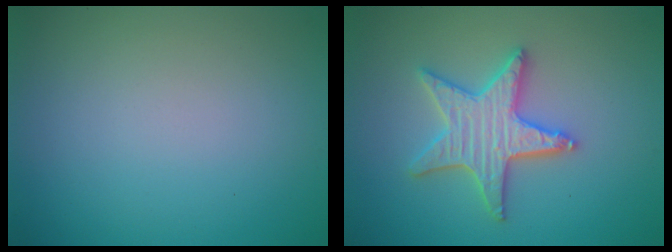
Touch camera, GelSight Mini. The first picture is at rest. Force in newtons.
{"total": 5.1, "press": 5.0, "slide": 0.9}